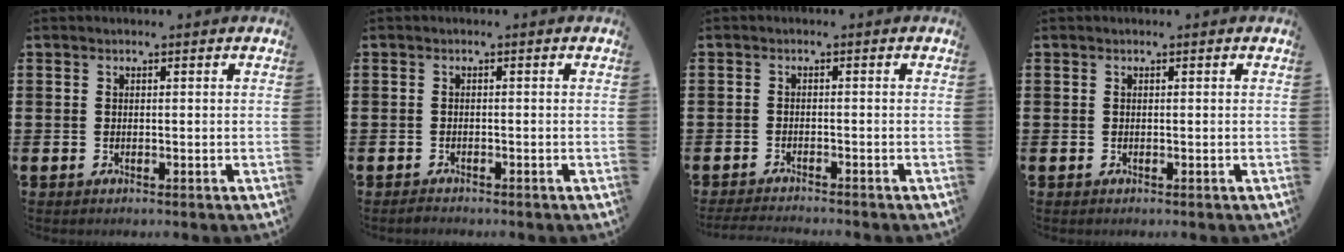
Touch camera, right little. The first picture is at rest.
{"total": 0.7, "force": [-0.6, 0.2, 0.1], "torque": [-0.005, -0.001, -0.013]}
{"total": 1.5, "force": [-1.5, -0.1, 0.3], "torque": [-0.005, 0.003, -0.030]}
{"total": 0.0}